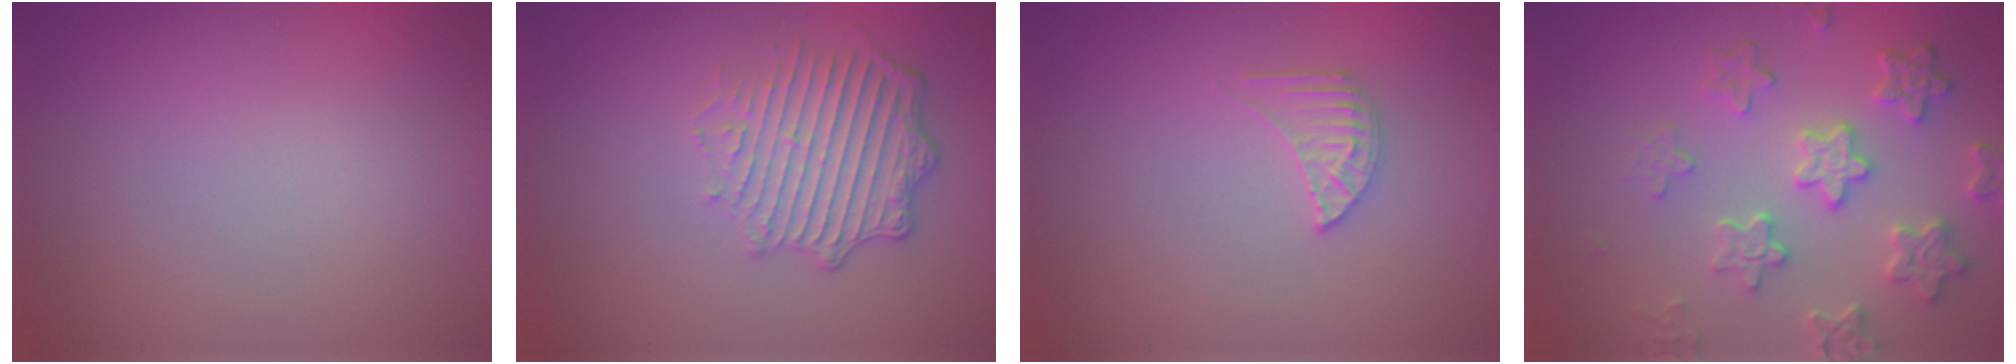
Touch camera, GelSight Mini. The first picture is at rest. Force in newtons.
{"total": 4.9, "press": 3.6, "slide": 3.4}
{"total": 1.7, "press": 1.7, "slide": 0.1}
{"total": 4.8, "press": 4.1, "slide": 2.6}